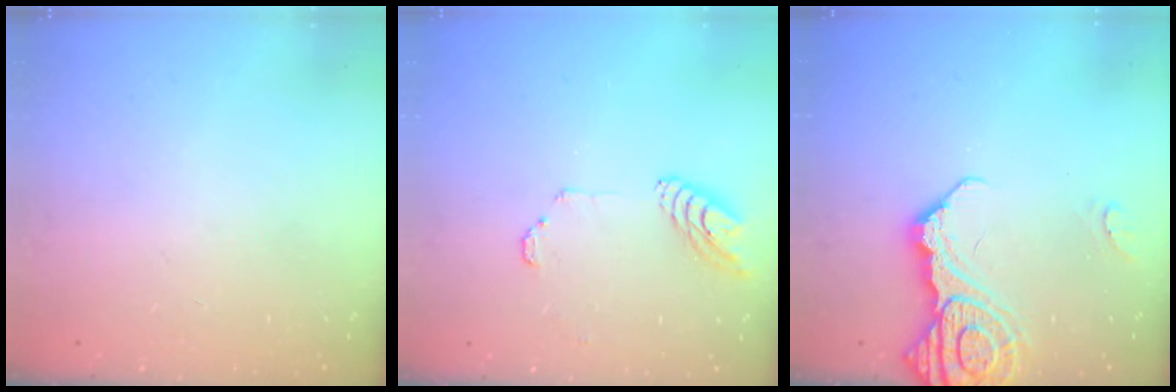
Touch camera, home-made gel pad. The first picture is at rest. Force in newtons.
{"total": 8.8, "press": 8.8, "slide": 0.9}
{"total": 15.5, "press": 15.3, "slide": 1.8}